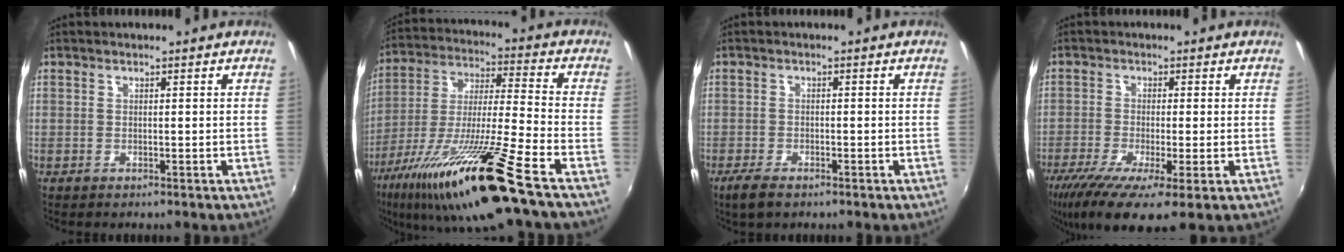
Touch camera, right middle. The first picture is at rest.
{"total": 20.9, "force": [-13.3, -0.7, 16.0], "torque": [-0.301, -0.047, -0.238]}
{"total": 4.1, "force": [-2.9, 1.3, 2.6], "torque": [-0.065, -0.012, -0.052]}
{"total": 10.6, "force": [-5.6, 1.8, 8.8], "torque": [-0.187, -0.043, -0.100]}